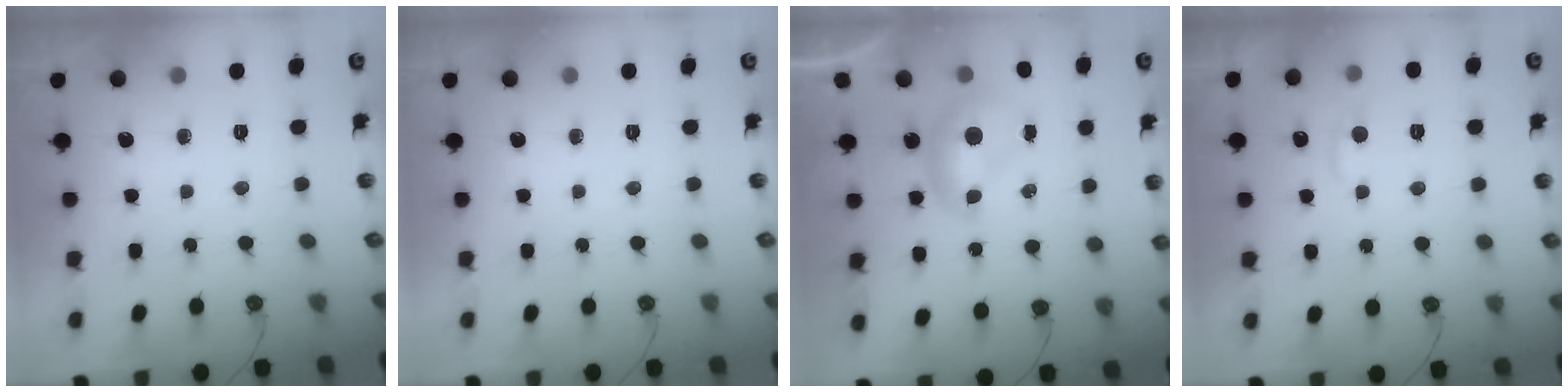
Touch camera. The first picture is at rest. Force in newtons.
{"total": 0.0}
{"total": 0.0}
{"total": 2.8, "press": 2.8, "slide": 0.4}